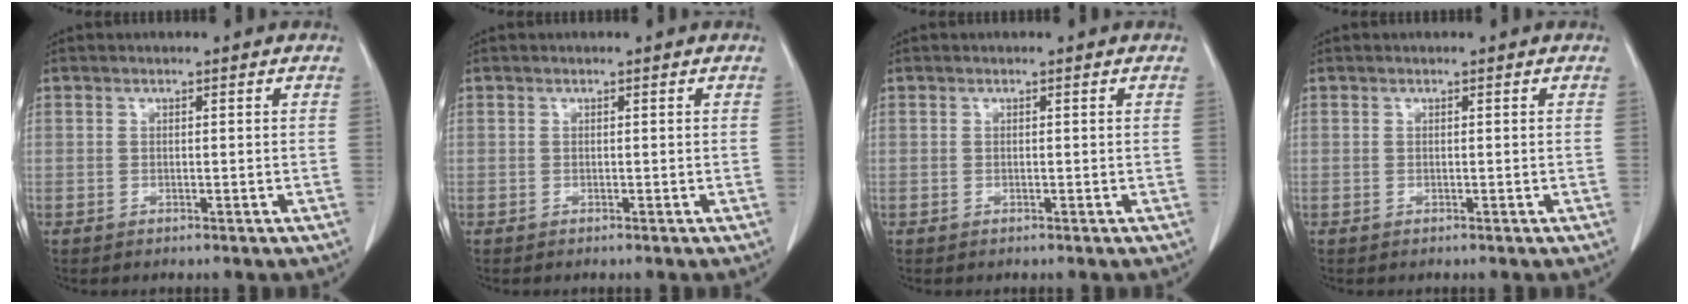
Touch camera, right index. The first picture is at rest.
{"total": 0.0}
{"total": 0.0}
{"total": 0.0}